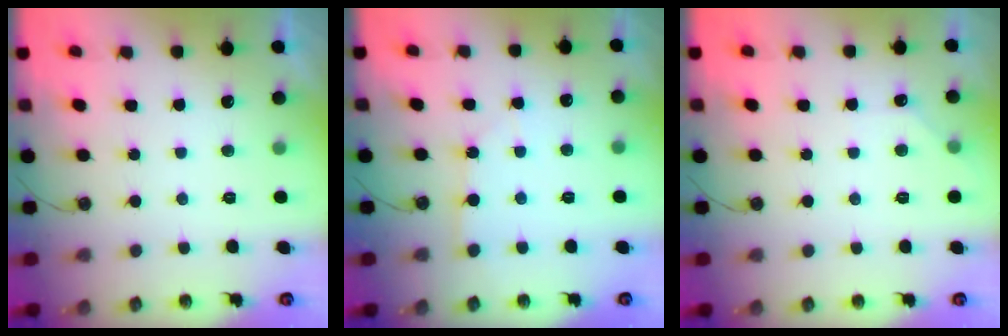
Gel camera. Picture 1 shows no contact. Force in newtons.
{"total": 3.2, "press": 3.2, "slide": 0.4}
{"total": 3.0, "press": 3.0, "slide": 0.4}